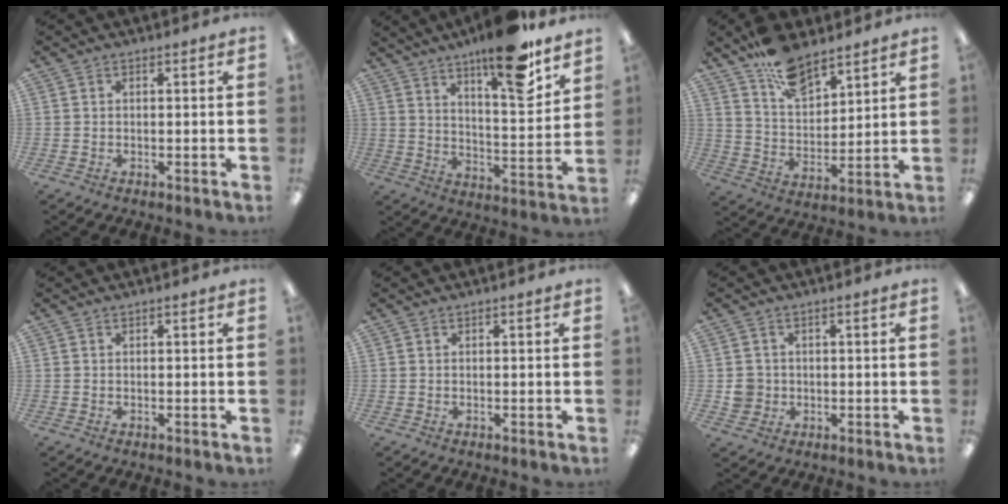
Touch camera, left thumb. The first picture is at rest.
{"total": 16.9, "force": [12.6, 3.9, 10.6], "torque": [-0.158, -0.084, 0.201]}
{"total": 11.7, "force": [9.3, 5.1, 4.9], "torque": [-0.085, -0.059, 0.173]}
{"total": 0.0}
{"total": 0.0}
{"total": 3.9, "force": [0.0, 3.8, 0.7], "torque": [-0.011, 0.007, 0.000]}